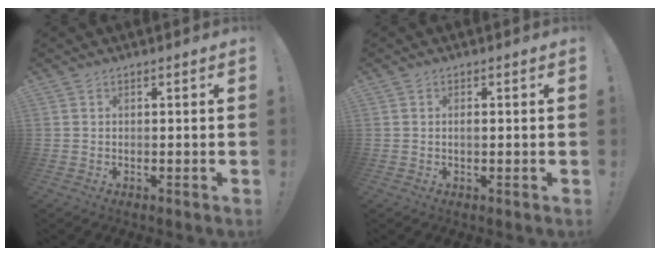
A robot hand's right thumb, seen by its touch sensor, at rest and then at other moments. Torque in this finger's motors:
{"motor_torque": [-0.04, 0.50, 0.27, -0.35, 0.00]}